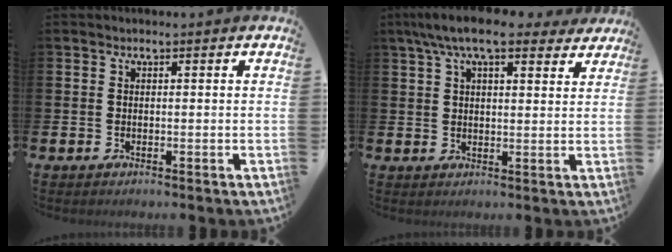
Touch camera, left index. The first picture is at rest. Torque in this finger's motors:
{"motor_torque": [1.12, -1.02, 0.30, 0.21]}